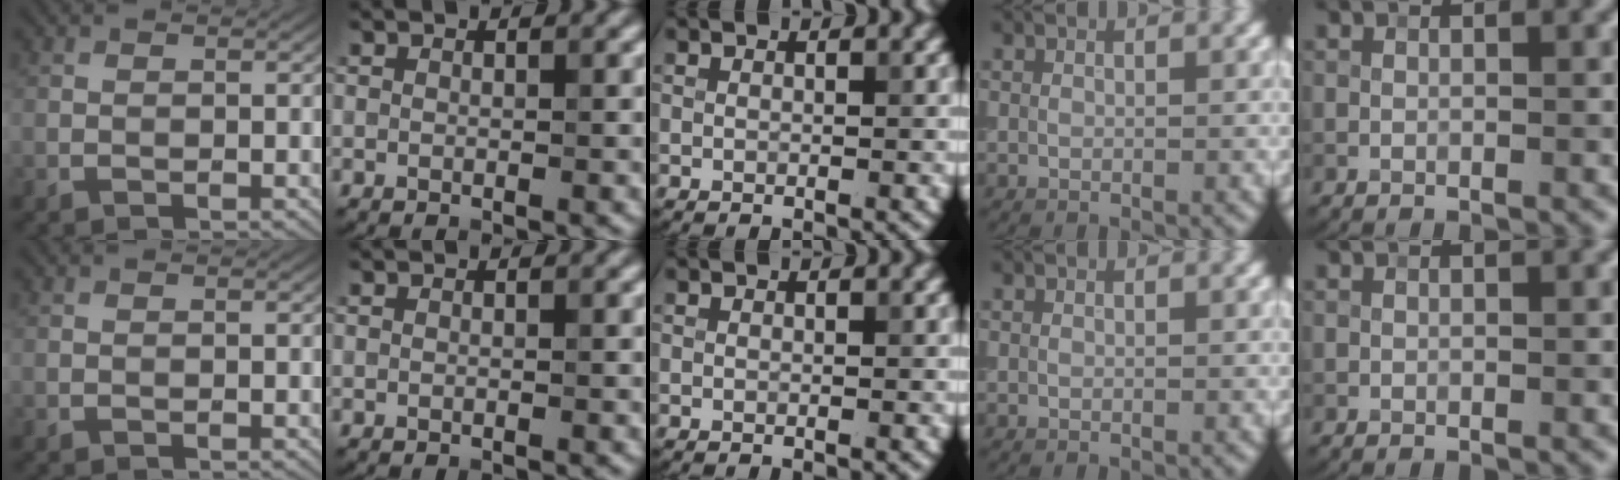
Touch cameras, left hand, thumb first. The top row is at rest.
{}